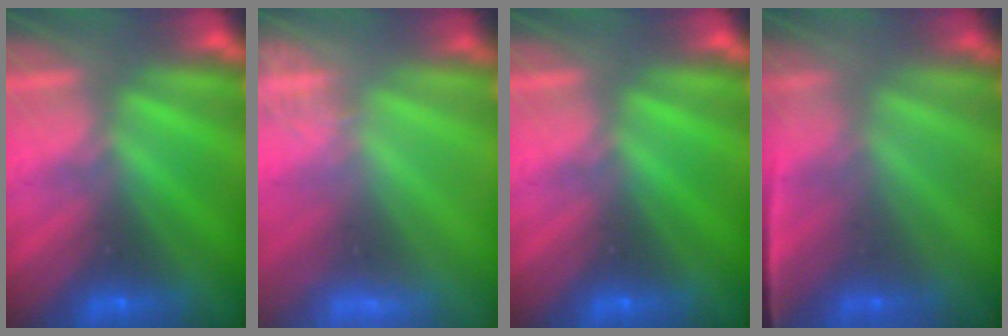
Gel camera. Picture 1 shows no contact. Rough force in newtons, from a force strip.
{"total": 2.4}
{"total": 0.0}
{"total": 1.1}